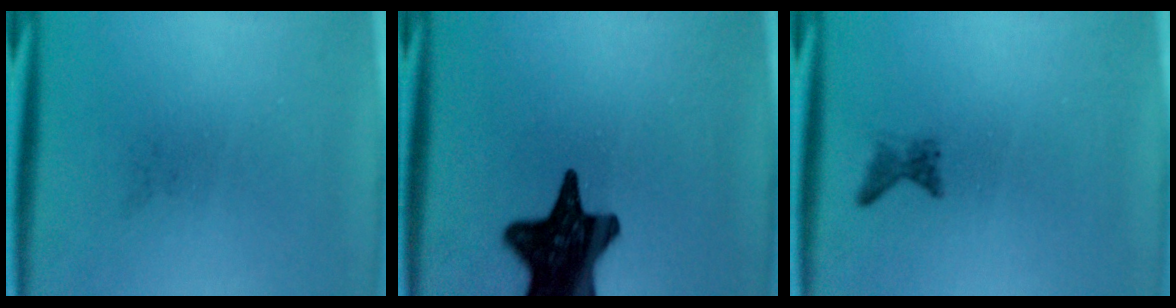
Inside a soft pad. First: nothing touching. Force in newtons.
{"total": 17.7}
{"total": 1.2}